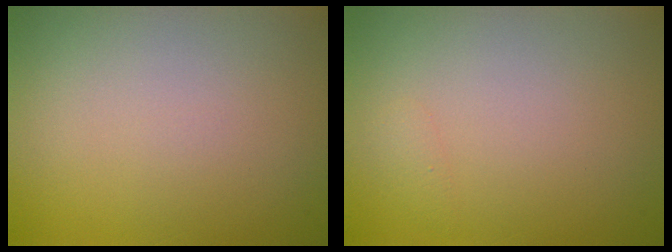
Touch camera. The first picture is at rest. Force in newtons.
{"total": 0.6, "press": 0.6, "slide": 0.0}